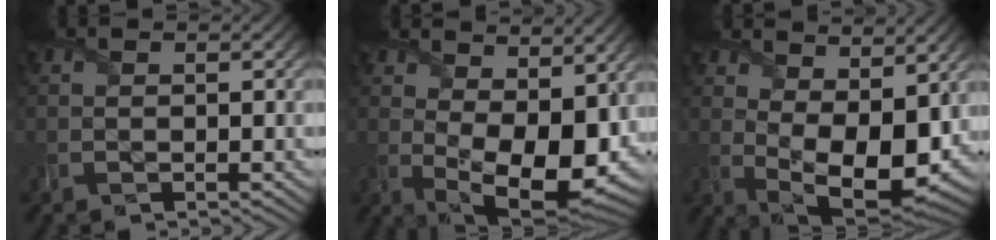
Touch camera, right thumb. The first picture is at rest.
{"total": 12.9, "force": [1.8, 6.9, 10.8], "torque": [-0.190, -0.022, 0.049]}
{"total": 11.9, "force": [2.3, 6.2, 9.9], "torque": [-0.183, -0.020, 0.053]}